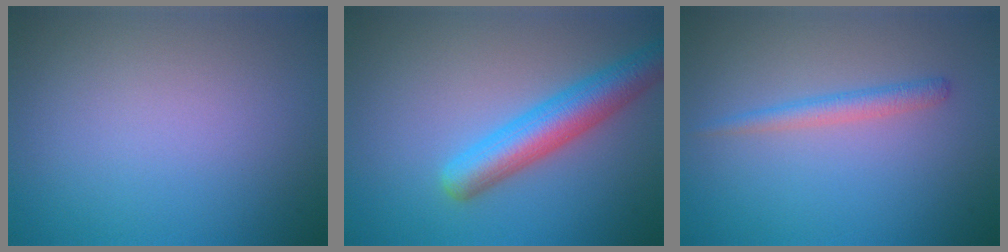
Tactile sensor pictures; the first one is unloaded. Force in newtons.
{"total": 5.1, "press": 5.1, "slide": 0.3}
{"total": 1.7, "press": 1.7, "slide": 0.0}